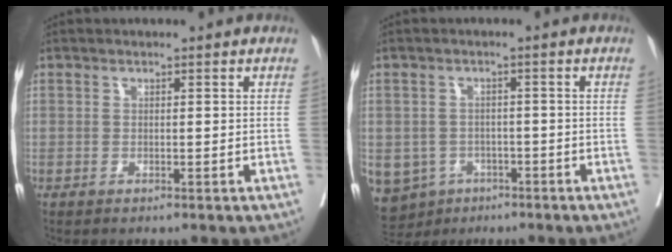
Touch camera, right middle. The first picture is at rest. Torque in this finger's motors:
{"motor_torque": [1.87, -0.29, 1.05, 0.21]}